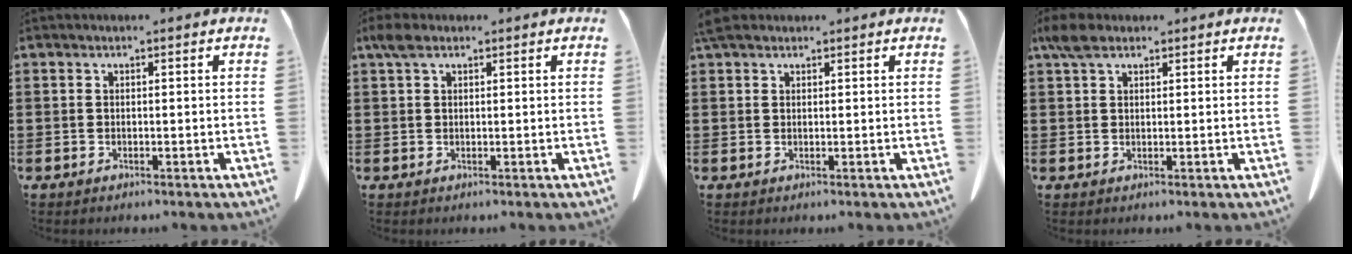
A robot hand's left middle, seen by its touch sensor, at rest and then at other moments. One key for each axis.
{"total": 2.0, "fx": 1.0, "fy": 1.1, "fz": 1.4, "tx": -0.032, "ty": 0.007, "tz": 0.017}
{"total": 2.0, "fx": 1.6, "fy": 0.9, "fz": 0.9, "tx": -0.024, "ty": 0.007, "tz": 0.031}
{"total": 3.3, "fx": 2.0, "fy": 1.6, "fz": 2.0, "tx": -0.046, "ty": 0.009, "tz": 0.037}